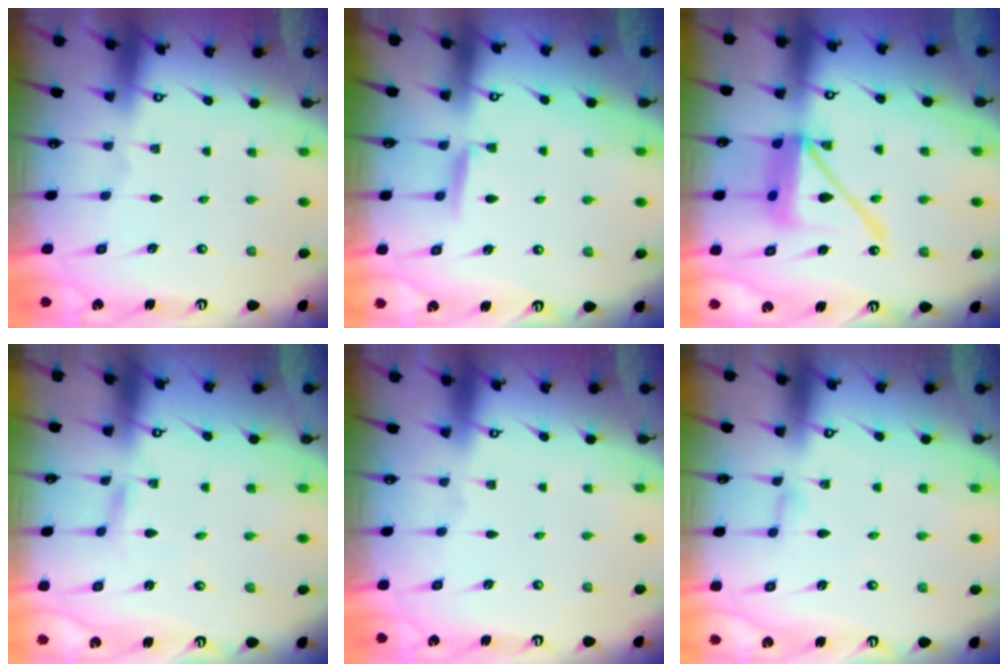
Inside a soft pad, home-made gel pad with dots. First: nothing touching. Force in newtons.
{"total": 5.2, "press": 5.2, "slide": 0.7}
{"total": 16.6, "press": 16.5, "slide": 1.7}
{"total": 3.0, "press": 3.0, "slide": 0.3}
{"total": 0.0}
{"total": 3.3, "press": 3.3, "slide": 0.3}